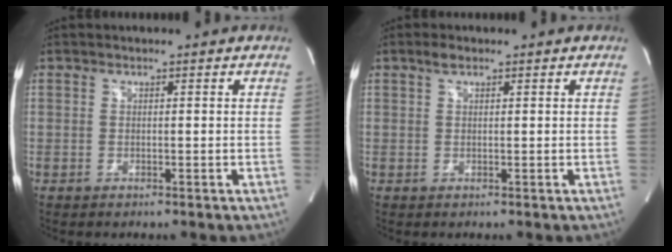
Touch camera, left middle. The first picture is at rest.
{"total": 1.5, "force": [1.0, 0.6, 1.0], "torque": [-0.021, 0.009, 0.019]}